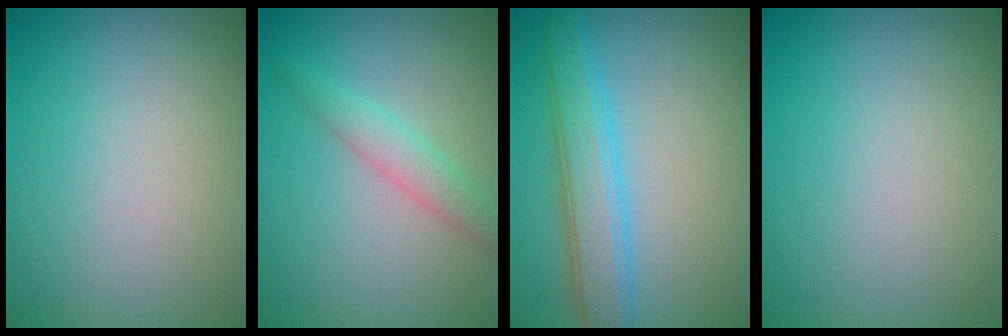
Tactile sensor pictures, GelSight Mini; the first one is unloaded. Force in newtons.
{"total": 2.3, "press": 2.3, "slide": 0.1}
{"total": 4.4, "press": 4.4, "slide": 0.1}
{"total": 0.0}